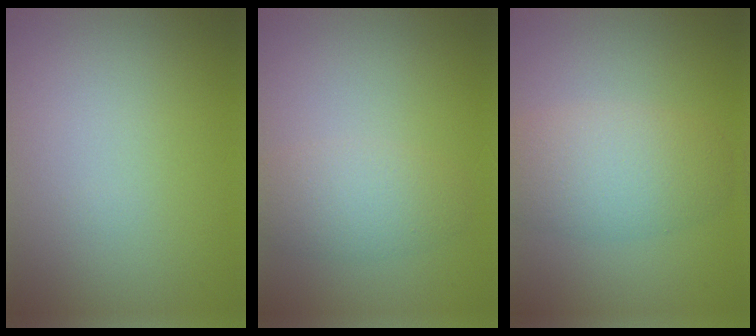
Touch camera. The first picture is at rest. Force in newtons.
{"total": 3.0, "press": 3.0, "slide": 0.1}
{"total": 5.0, "press": 5.0, "slide": 0.3}